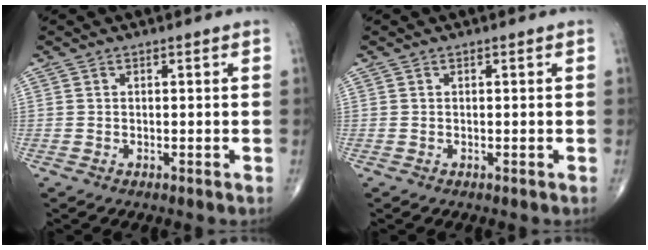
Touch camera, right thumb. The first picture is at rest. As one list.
[{"total": 0.0}]